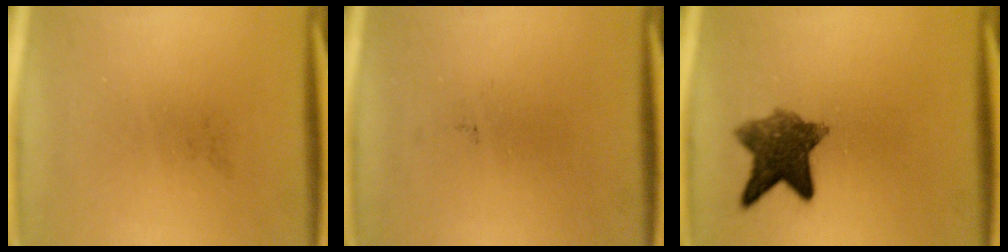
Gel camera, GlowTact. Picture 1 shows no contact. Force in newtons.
{"total": 0.0}
{"total": 8.2}